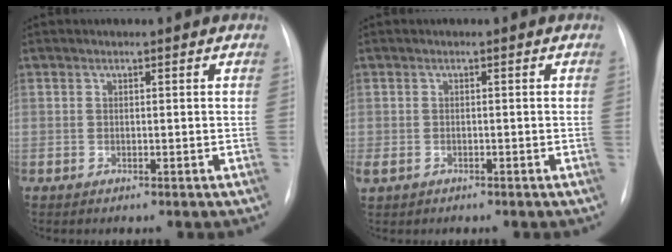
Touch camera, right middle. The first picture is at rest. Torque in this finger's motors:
{"motor_torque": [1.10, -1.04, 0.63, 0.21]}